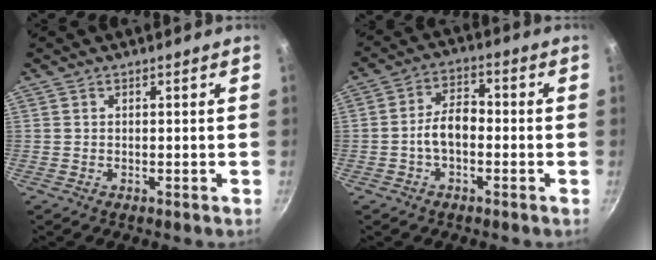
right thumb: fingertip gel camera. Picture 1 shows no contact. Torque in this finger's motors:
{"motor_torque": [-0.01, -0.07, 0.66, 0.16, 0.03]}